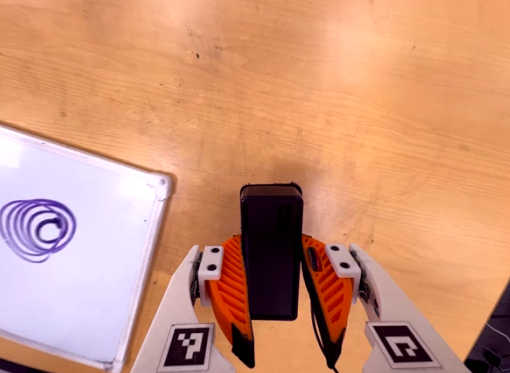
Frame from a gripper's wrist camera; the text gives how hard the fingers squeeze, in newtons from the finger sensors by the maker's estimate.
{"total": 4.7, "left": 3.4, "right": 6.0}